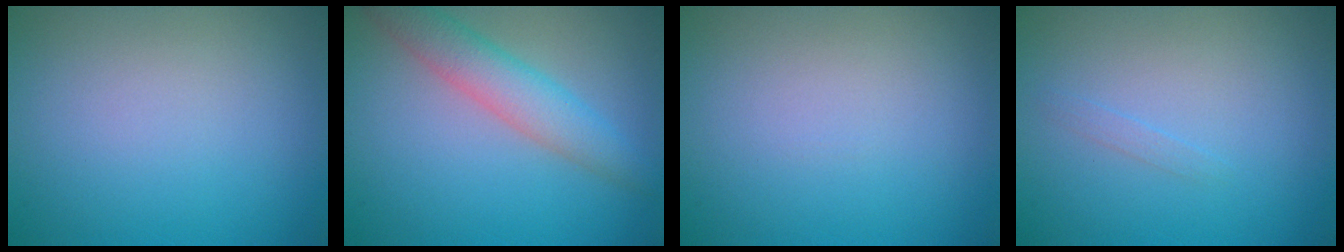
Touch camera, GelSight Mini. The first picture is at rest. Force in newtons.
{"total": 4.0, "press": 4.0, "slide": 0.1}
{"total": 0.0}
{"total": 0.5, "press": 0.5, "slide": 0.1}